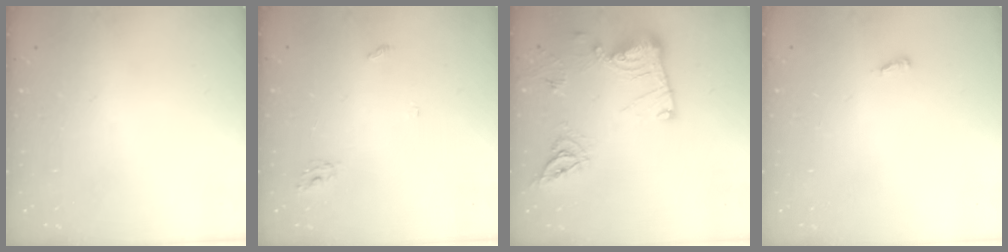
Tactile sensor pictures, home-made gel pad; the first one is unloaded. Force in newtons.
{"total": 2.8, "press": 2.8, "slide": 0.2}
{"total": 17.4, "press": 17.4, "slide": 1.1}
{"total": 2.6, "press": 2.4, "slide": 1.0}